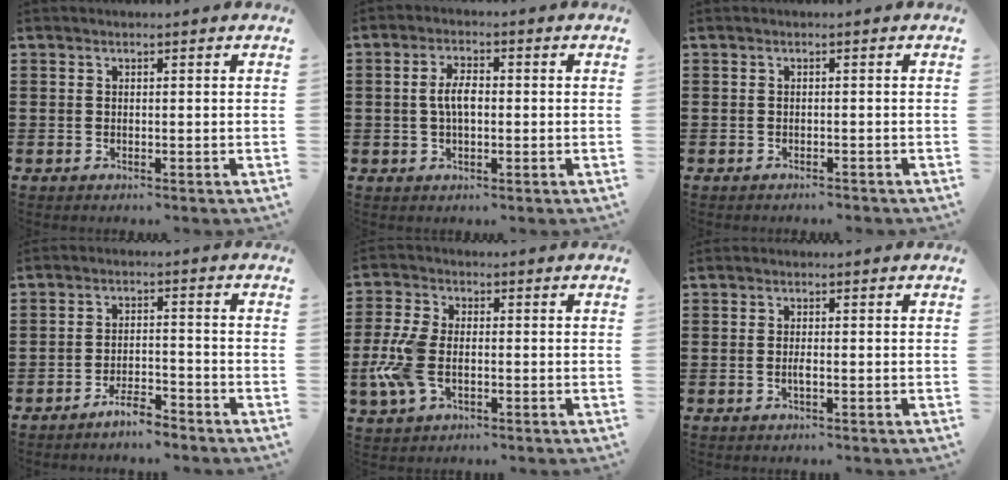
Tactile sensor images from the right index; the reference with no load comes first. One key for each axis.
{"total": 4.1, "fx": 0.0, "fy": 1.9, "fz": 3.7, "tx": -0.078, "ty": 0.004, "tz": -0.004}
{"total": 0.8, "fx": -0.7, "fy": 0.0, "fz": 0.1, "tx": -0.005, "ty": -0.002, "tz": -0.015}
{"total": 3.9, "fx": -3.7, "fy": 0.5, "fz": 1.2, "tx": -0.022, "ty": 0.011, "tz": -0.072}
{"total": 7.2, "fx": -1.6, "fy": 4.0, "fz": 5.8, "tx": -0.141, "ty": -0.004, "tz": -0.035}
{"total": 1.3, "fx": -0.4, "fy": 0.2, "fz": 1.2, "tx": -0.032, "ty": -0.005, "tz": -0.010}